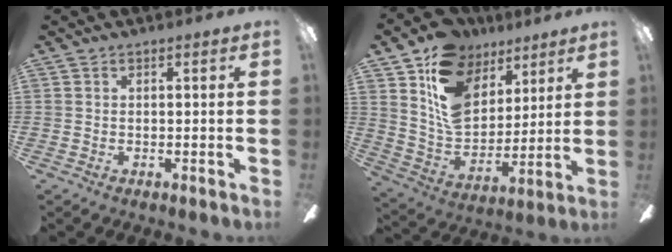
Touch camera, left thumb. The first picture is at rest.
{"total": 17.0, "force": [9.0, 11.8, 8.3], "torque": [-0.156, -0.043, 0.175]}